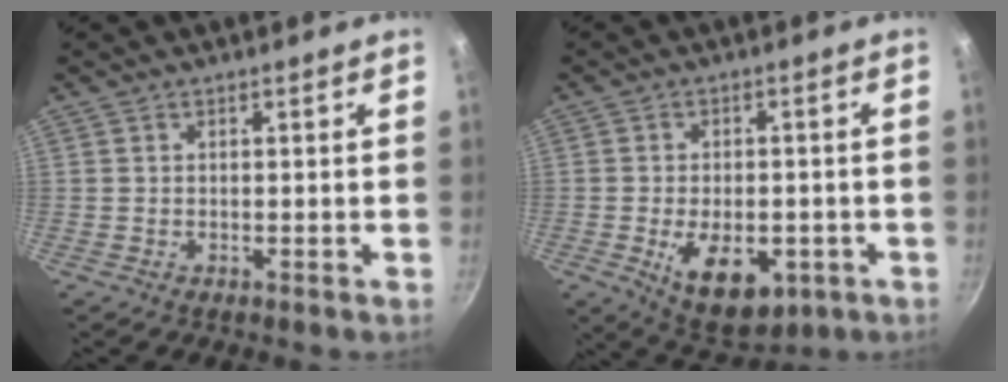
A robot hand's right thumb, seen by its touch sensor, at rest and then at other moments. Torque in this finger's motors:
{"motor_torque": [-0.13, 0.63, 0.49, 0.56, 0.09]}